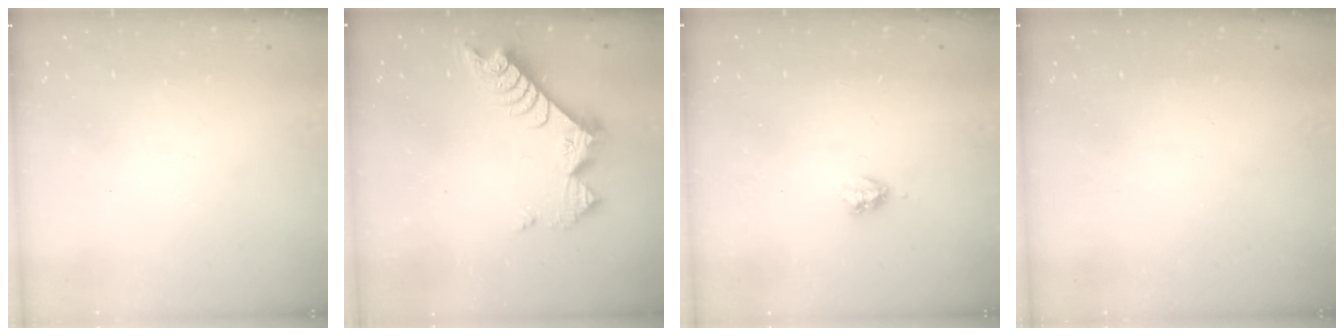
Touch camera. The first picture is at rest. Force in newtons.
{"total": 9.4, "press": 9.4, "slide": 0.7}
{"total": 2.9, "press": 2.9, "slide": 0.5}
{"total": 0.0}